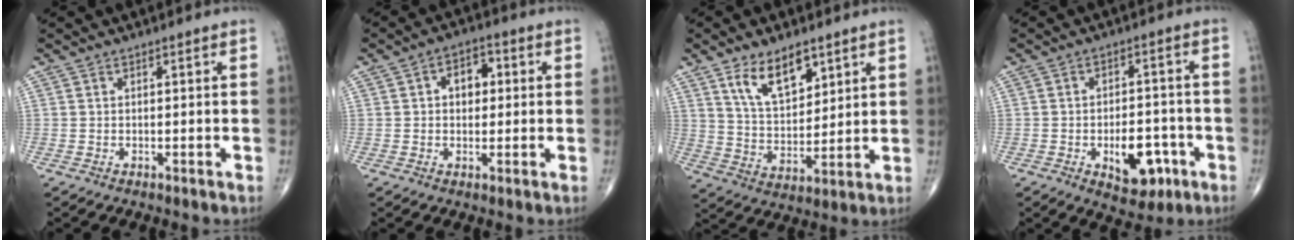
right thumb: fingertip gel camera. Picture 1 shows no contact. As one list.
[{"total": 5.5, "force": [1.0, 3.9, 3.8], "torque": [-0.034, 0.009, 0.008]}, {"total": 11.0, "force": [6.5, 5.5, 7.0], "torque": [-0.103, -0.040, 0.127]}, {"total": 9.7, "force": [-3.5, 5.4, 7.2], "torque": [-0.079, 0.018, -0.042]}]